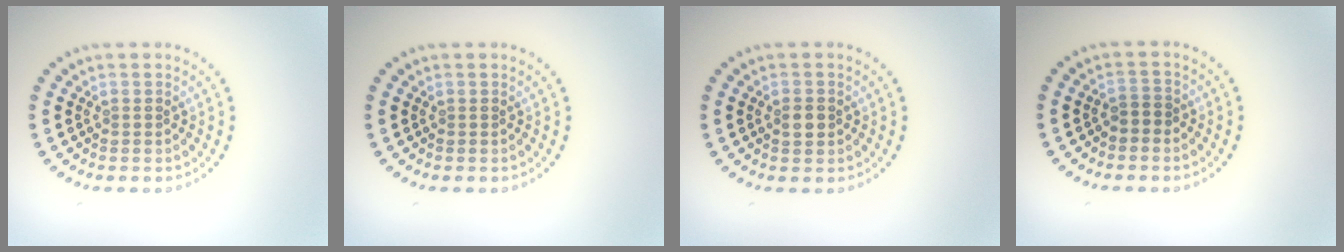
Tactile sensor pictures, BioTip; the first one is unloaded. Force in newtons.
{"total": 0.0}
{"total": 1.5, "press": 1.5, "slide": 0.2}
{"total": 1.3, "press": 1.1, "slide": 0.6}